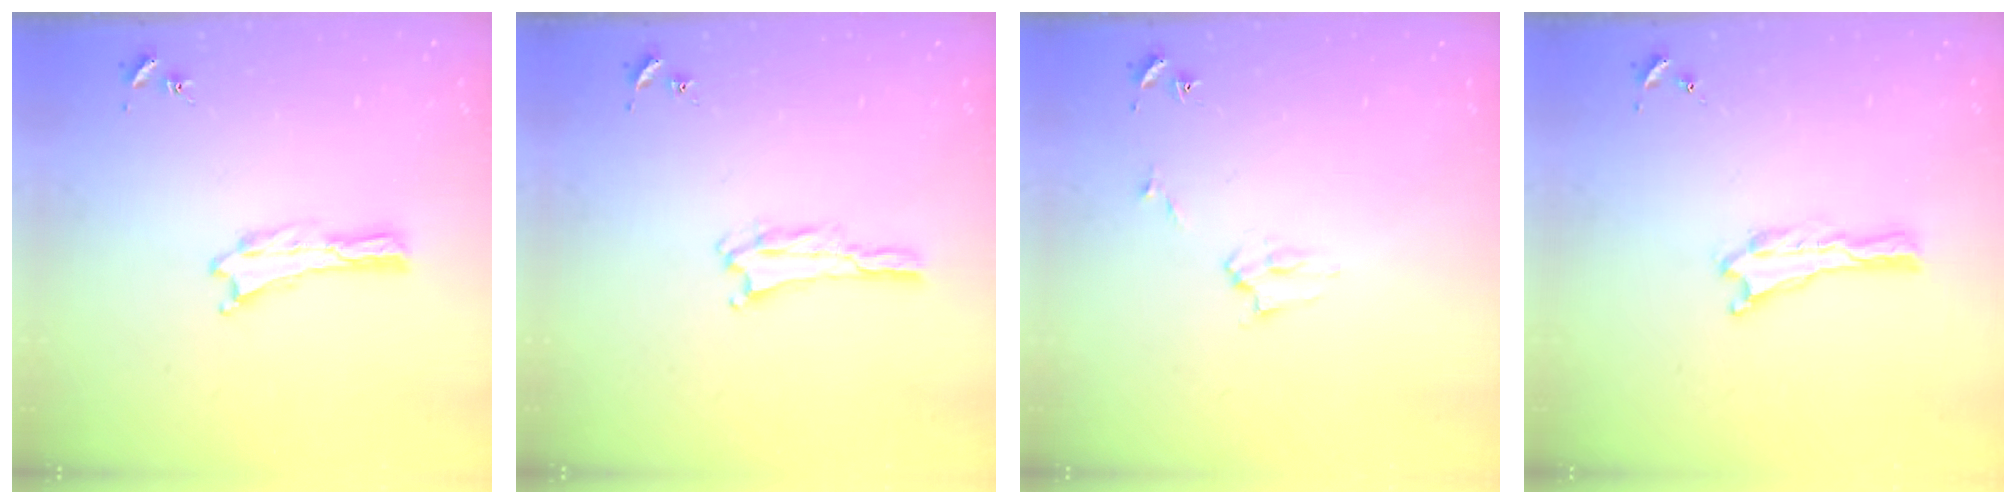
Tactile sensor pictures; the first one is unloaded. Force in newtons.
{"total": 2.1, "press": 2.1, "slide": 0.3}
{"total": 2.7, "press": 2.7, "slide": 0.3}
{"total": 0.0}